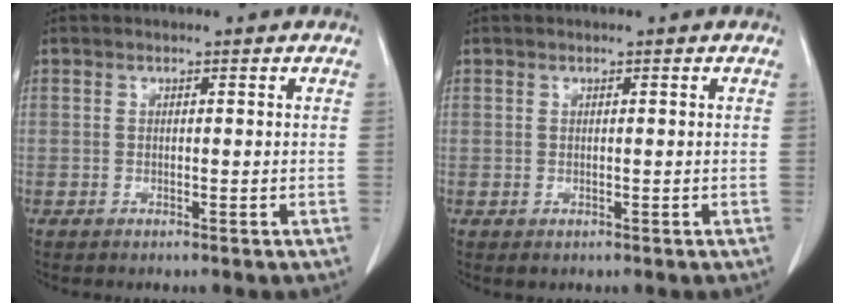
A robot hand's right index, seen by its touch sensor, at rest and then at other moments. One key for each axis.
{"total": 0.8, "fx": 0.0, "fy": 0.7, "fz": 0.4, "tx": -0.008, "ty": 0.000, "tz": 0.005}